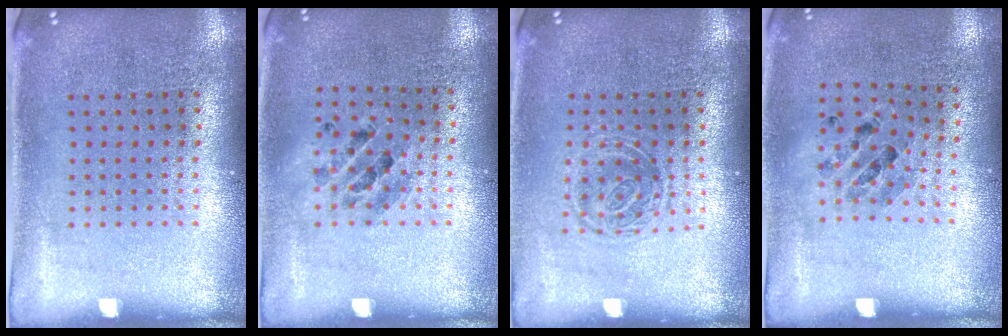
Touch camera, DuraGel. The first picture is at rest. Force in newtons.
{"total": 0.9, "press": 0.9, "slide": 0.2}
{"total": 1.4, "press": 1.0, "slide": 0.9}
{"total": 0.8, "press": 0.8, "slide": 0.3}